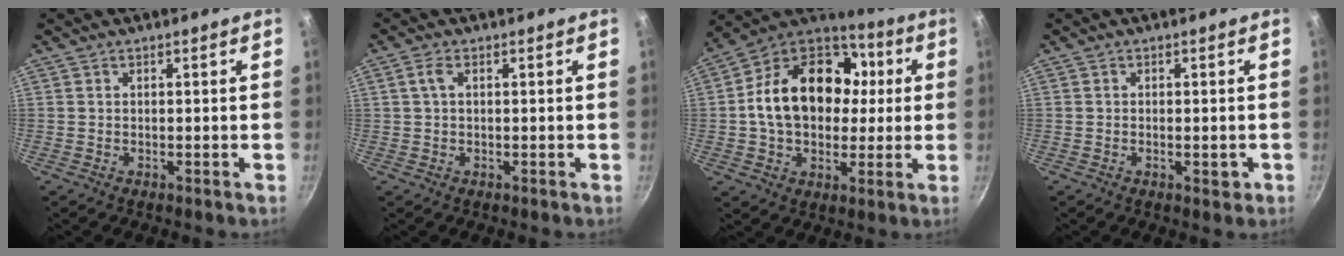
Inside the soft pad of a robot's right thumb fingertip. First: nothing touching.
{"total": 1.9, "force": [0.1, 0.9, 1.6], "torque": [-0.039, 0.008, 0.002]}
{"total": 22.4, "force": [1.9, 16.5, 15.0], "torque": [-0.230, 0.034, 0.022]}
{"total": 2.2, "force": [-0.7, 1.0, 1.8], "torque": [-0.021, 0.000, -0.011]}